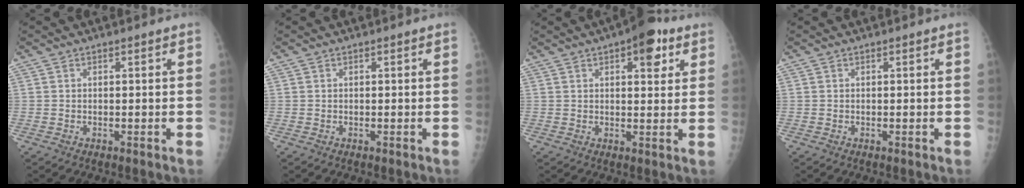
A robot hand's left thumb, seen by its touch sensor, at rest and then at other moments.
{"total": 0.0}
{"total": 8.1, "force": [4.0, 3.5, 6.1], "torque": [-0.055, -0.010, 0.046]}
{"total": 0.0}